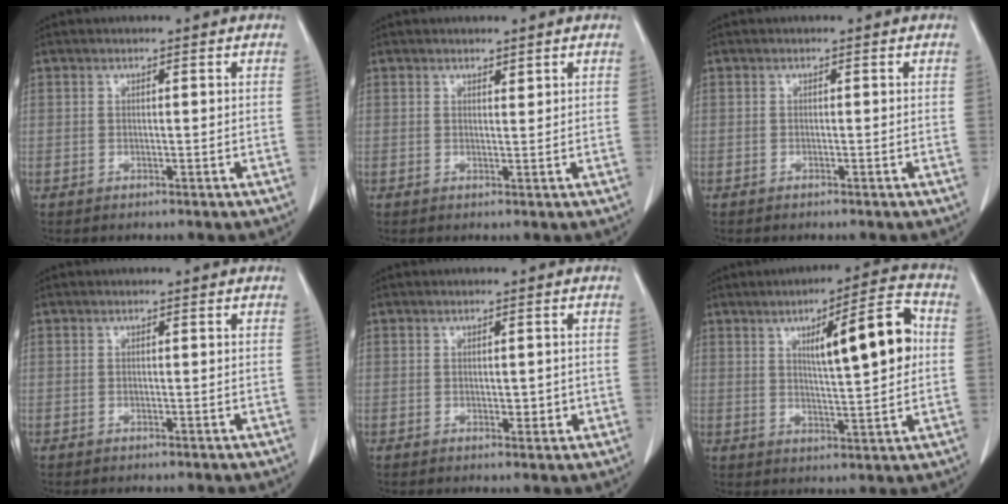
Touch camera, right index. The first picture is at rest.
{"total": 0.8, "force": [0.7, 0.2, 0.2], "torque": [-0.006, -0.006, 0.012]}
{"total": 0.0}
{"total": 0.0}
{"total": 1.9, "force": [-0.1, 1.1, 1.5], "torque": [-0.015, -0.002, 0.002]}
{"total": 11.9, "force": [2.5, 1.8, 11.5], "torque": [-0.165, 0.018, 0.037]}